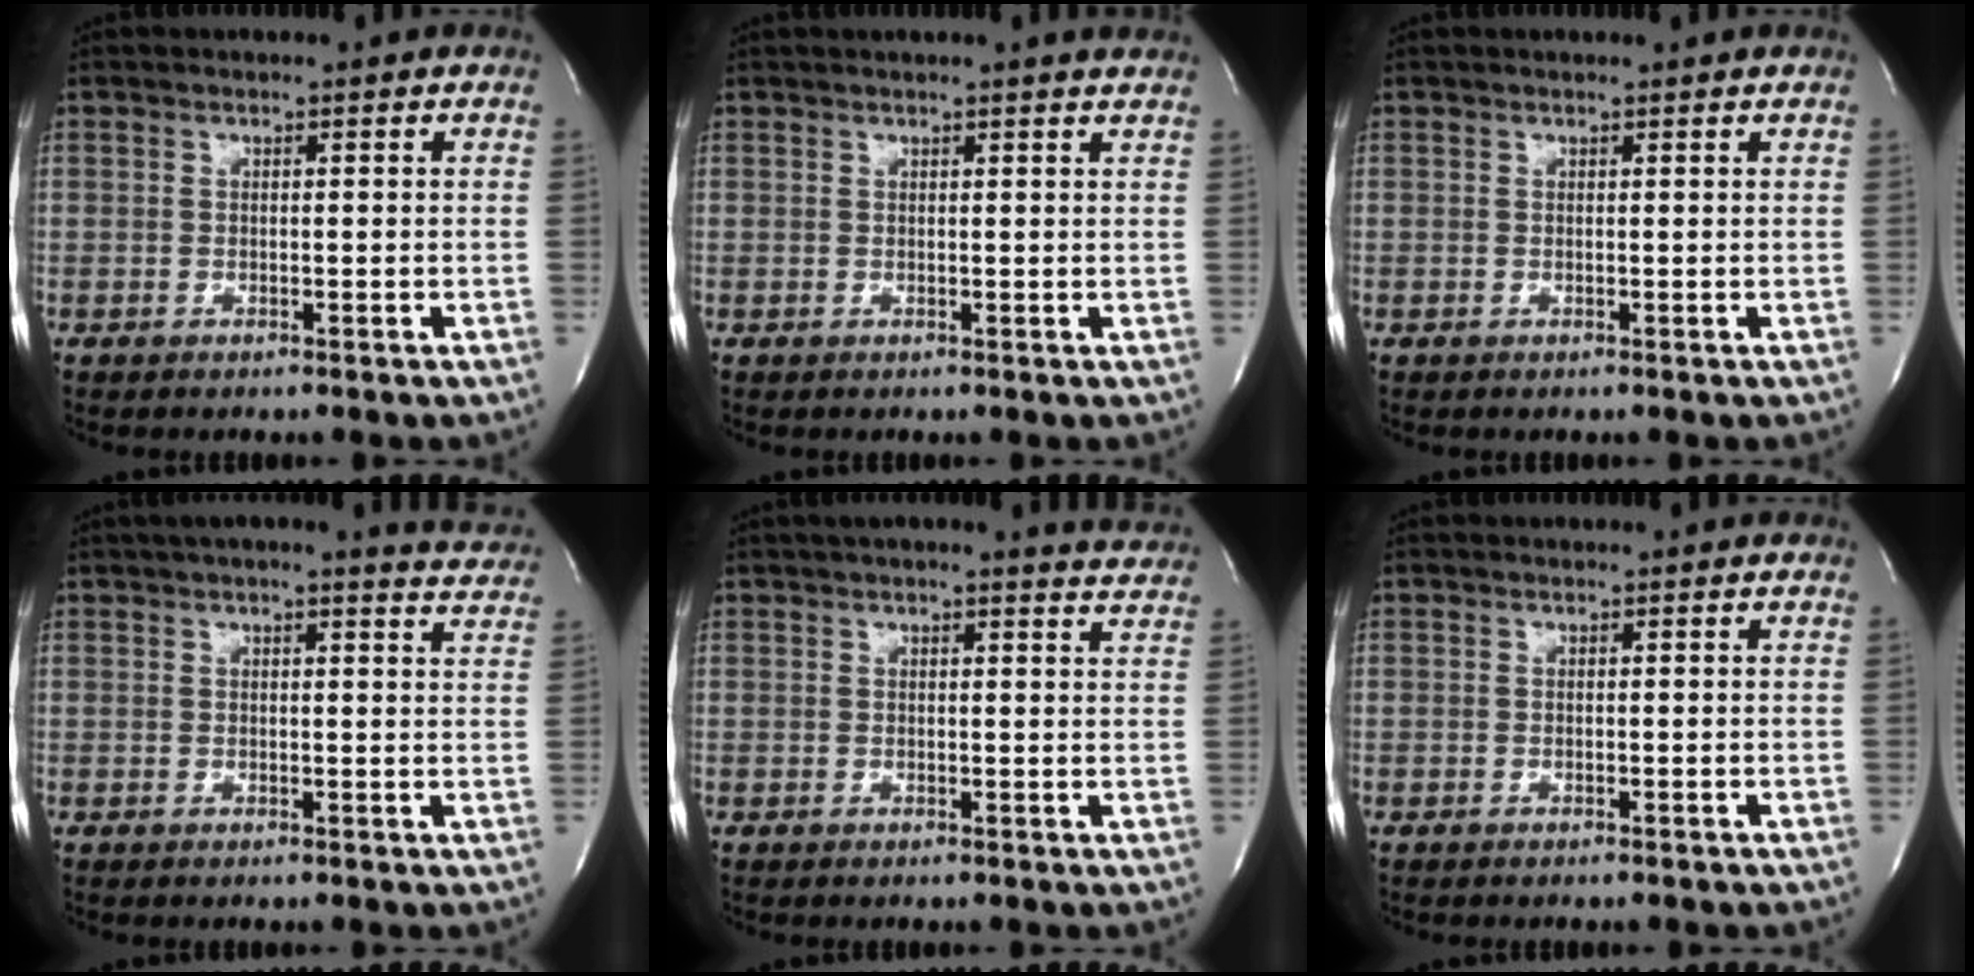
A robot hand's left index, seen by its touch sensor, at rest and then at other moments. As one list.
[{"total": 5.6, "force": [5.2, -0.3, 2.1], "torque": [-0.028, 0.016, 0.046]}, {"total": 1.5, "force": [1.4, -0.1, 0.4], "torque": [-0.007, 0.008, 0.019]}, {"total": 10.4, "force": [9.5, 1.3, 4.1], "torque": [-0.045, 0.002, 0.097]}, {"total": 8.2, "force": [7.6, 0.7, 2.9], "torque": [-0.031, 0.000, 0.072]}, {"total": 0.0}]